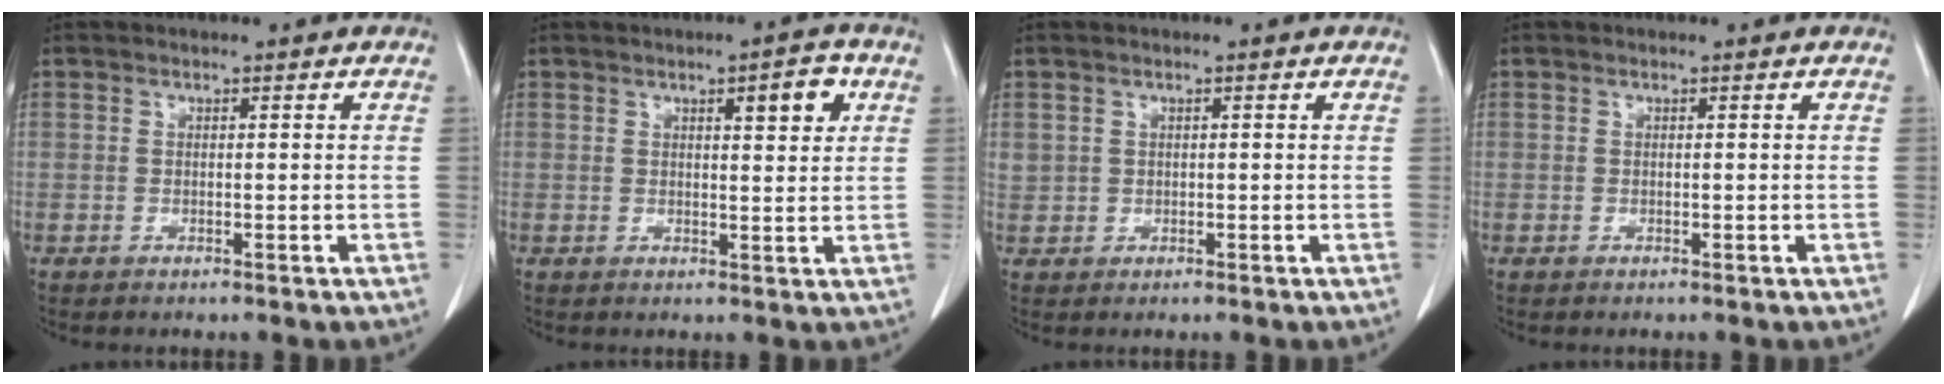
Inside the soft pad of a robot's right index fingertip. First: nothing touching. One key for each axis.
{"total": 4.6, "fx": 2.0, "fy": 1.0, "fz": 4.0, "tx": -0.055, "ty": 0.000, "tz": 0.028}
{"total": 1.7, "fx": 0.6, "fy": 1.5, "fz": 0.4, "tx": -0.006, "ty": 0.011, "tz": 0.016}
{"total": 0.0}